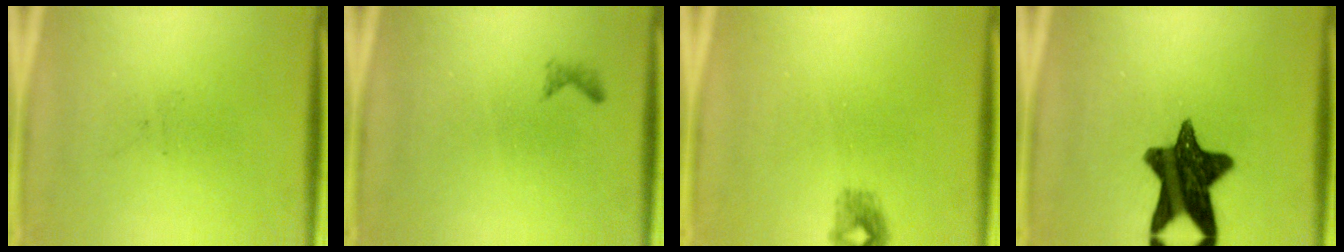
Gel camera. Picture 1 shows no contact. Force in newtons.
{"total": 0.6}
{"total": 1.5}
{"total": 13.6}